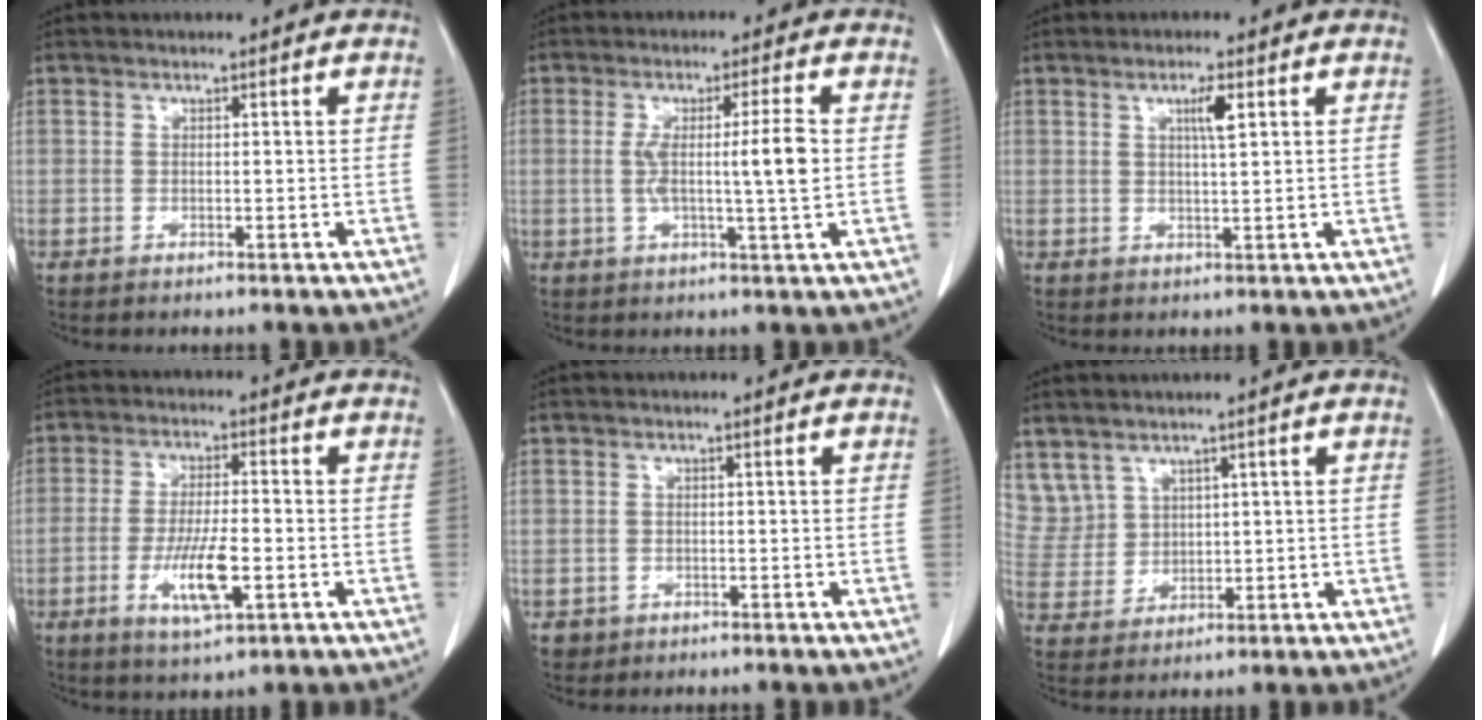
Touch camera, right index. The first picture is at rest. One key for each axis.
{"total": 7.3, "fx": 0.3, "fy": -0.6, "fz": 7.3, "tx": -0.123, "ty": 0.000, "tz": 0.008}
{"total": 3.0, "fx": 1.2, "fy": 0.0, "fz": 2.7, "tx": -0.048, "ty": -0.001, "tz": 0.020}
{"total": 8.4, "fx": -2.6, "fy": 1.6, "fz": 7.8, "tx": -0.148, "ty": -0.009, "tz": -0.042}
{"total": 1.6, "fx": -0.5, "fy": 1.5, "fz": -0.1, "tx": -0.005, "ty": 0.007, "tz": -0.004}
{"total": 8.1, "fx": 4.9, "fy": 6.4, "fz": 1.4, "tx": -0.051, "ty": 0.025, "tz": 0.124}